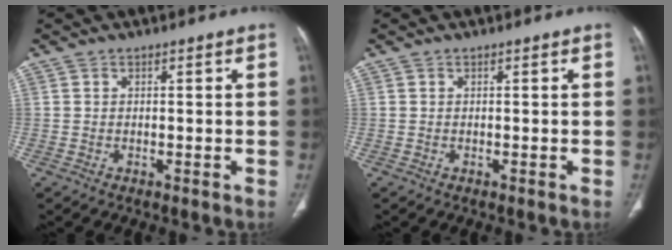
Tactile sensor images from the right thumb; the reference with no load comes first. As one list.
[{"total": 0.0}]